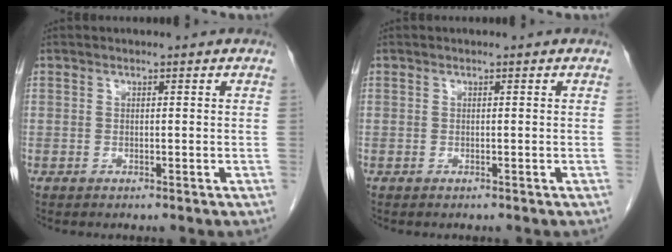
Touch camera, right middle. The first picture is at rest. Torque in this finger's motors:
{"motor_torque": [-0.27, -0.03, 0.03, 0.00]}